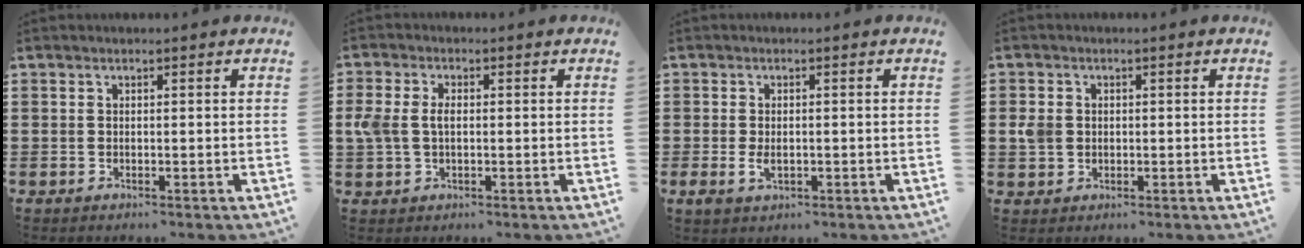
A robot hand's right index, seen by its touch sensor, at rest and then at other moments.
{"total": 3.9, "force": [0.2, 2.5, 3.0], "torque": [-0.085, 0.001, -0.005]}
{"total": 2.2, "force": [-0.3, 1.3, 1.8], "torque": [-0.036, 0.000, -0.006]}
{"total": 2.6, "force": [0.1, 2.2, 1.4], "torque": [-0.049, 0.002, -0.004]}